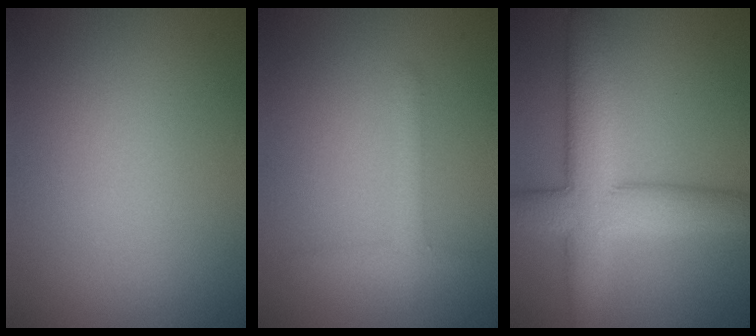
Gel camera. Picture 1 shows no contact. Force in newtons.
{"total": 1.7, "press": 1.7, "slide": 0.1}
{"total": 8.0, "press": 8.0, "slide": 0.3}